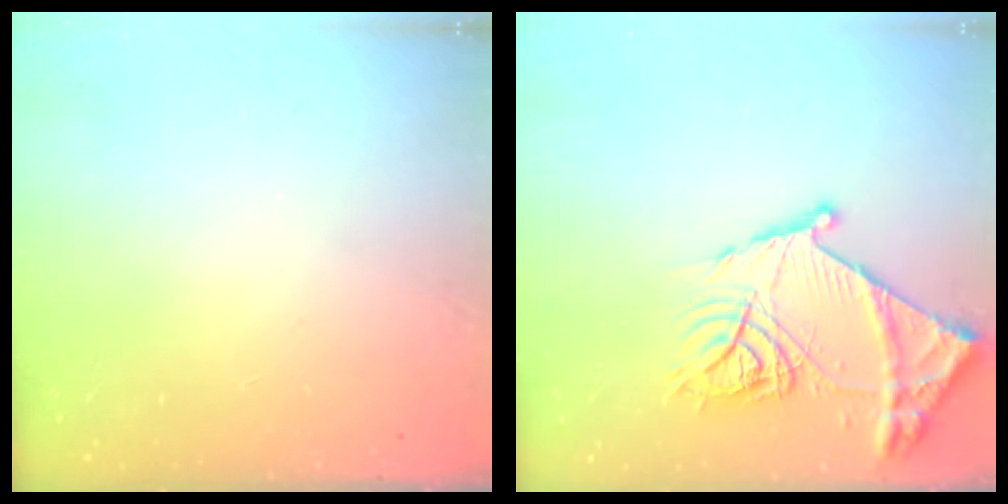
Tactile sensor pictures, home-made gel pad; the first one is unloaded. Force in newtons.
{"total": 20.4, "press": 20.3, "slide": 2.0}